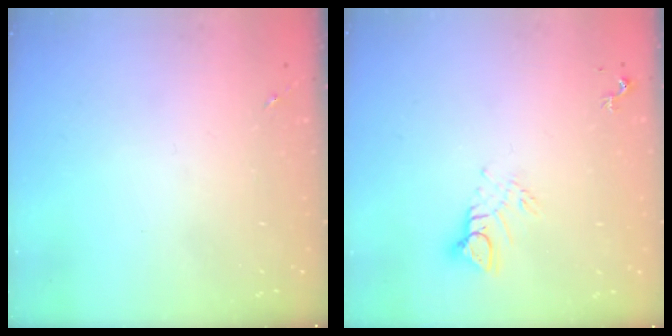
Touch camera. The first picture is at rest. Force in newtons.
{"total": 6.0, "press": 6.0, "slide": 0.2}